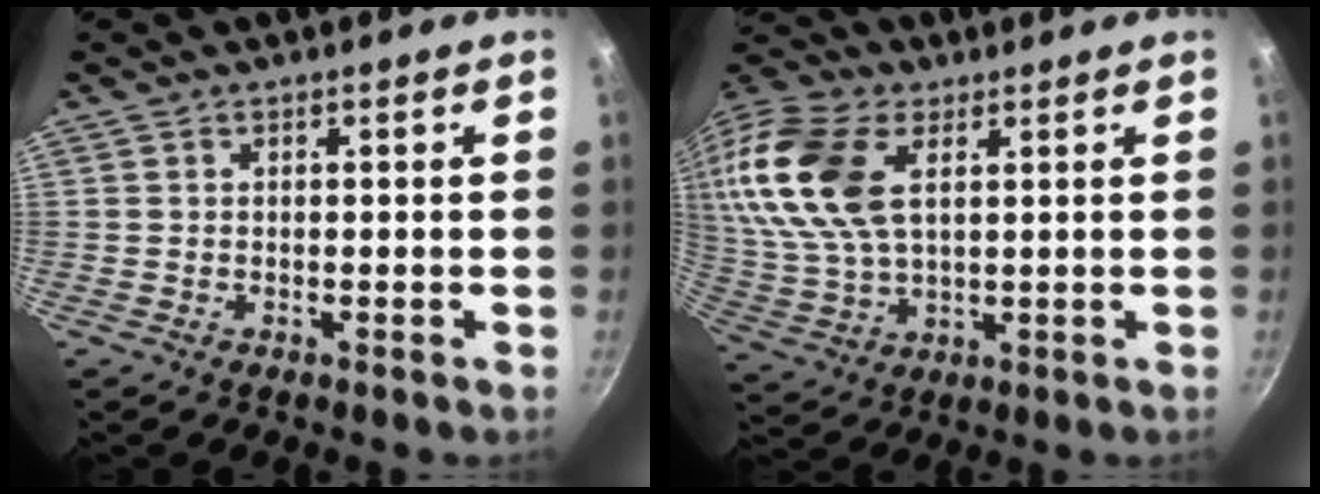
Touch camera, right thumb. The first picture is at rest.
{"total": 19.4, "force": [6.3, 11.8, 14.1], "torque": [-0.298, 0.002, 0.123]}